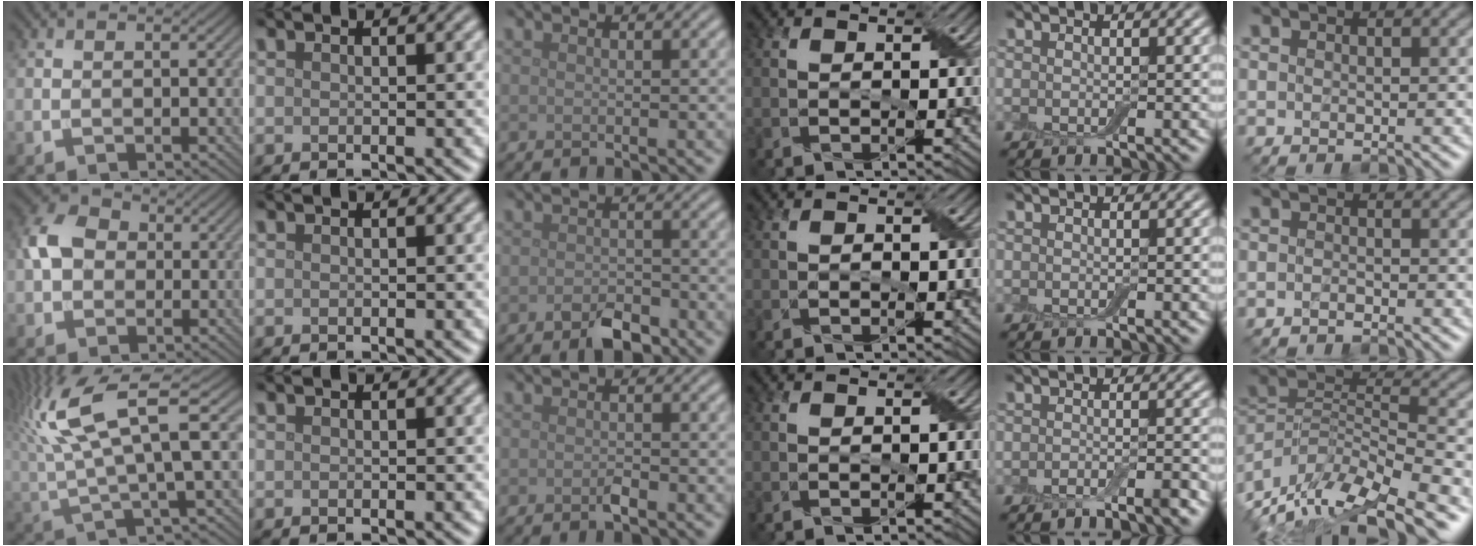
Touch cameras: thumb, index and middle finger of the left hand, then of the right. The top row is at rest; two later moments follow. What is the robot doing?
{"motion": "peel", "object": "aluminum foil"}